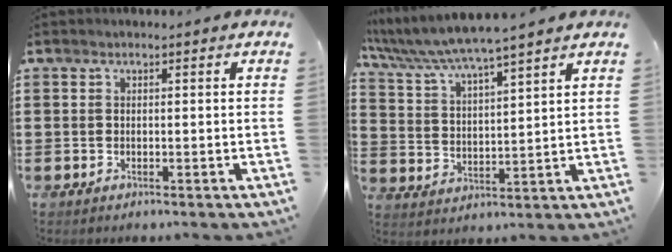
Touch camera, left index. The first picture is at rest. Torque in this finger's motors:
{"motor_torque": [2.14, 0.00, 0.50, 0.12]}